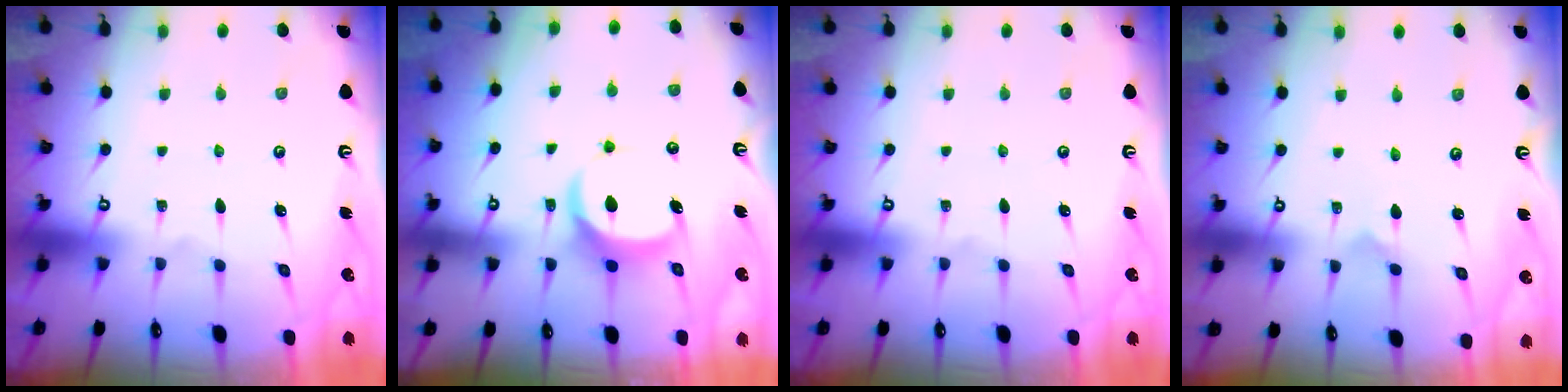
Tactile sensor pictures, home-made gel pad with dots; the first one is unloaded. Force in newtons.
{"total": 7.6, "press": 7.6, "slide": 0.4}
{"total": 0.0}
{"total": 0.0}